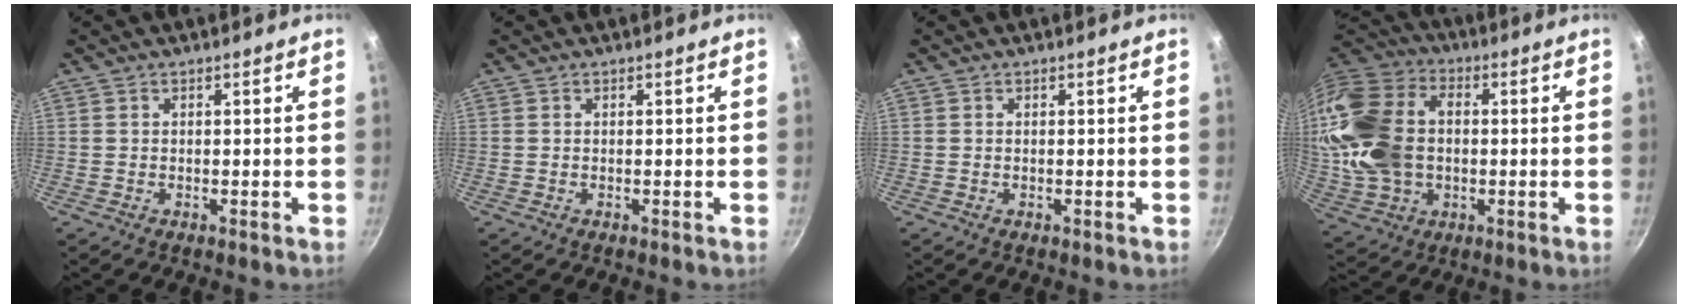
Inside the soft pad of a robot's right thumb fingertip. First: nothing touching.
{"total": 0.0}
{"total": 0.0}
{"total": 19.6, "force": [0.4, 14.1, 13.7], "torque": [-0.255, 0.022, 0.012]}